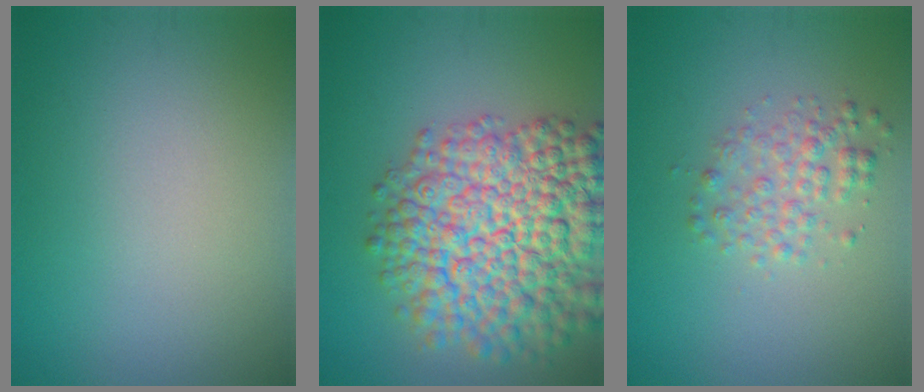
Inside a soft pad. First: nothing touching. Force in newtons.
{"total": 12.8, "press": 12.8, "slide": 0.5}
{"total": 2.5, "press": 2.5, "slide": 0.1}